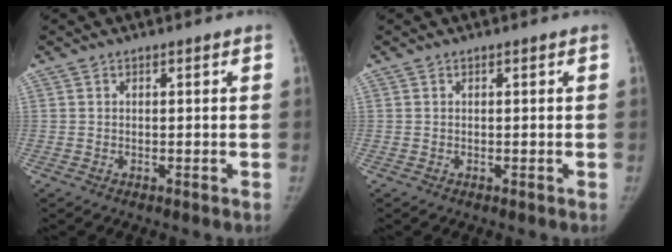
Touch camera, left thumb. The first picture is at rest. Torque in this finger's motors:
{"motor_torque": [-0.07, 0.04, 0.16, -0.14, 0.00]}